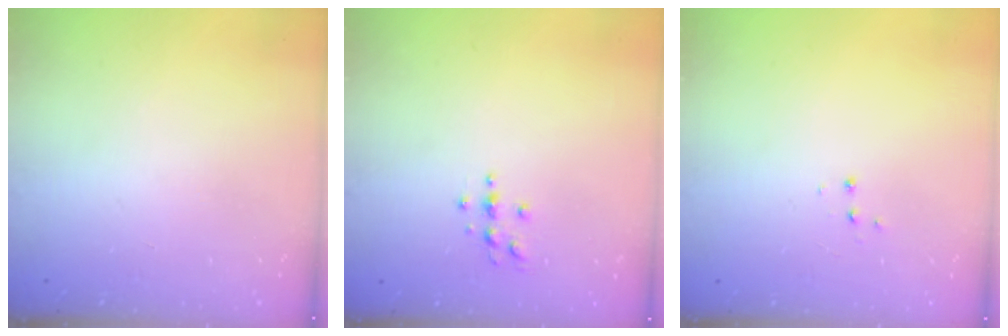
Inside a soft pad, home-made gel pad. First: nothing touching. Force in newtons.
{"total": 3.3, "press": 3.3, "slide": 0.5}
{"total": 3.5, "press": 3.4, "slide": 0.5}